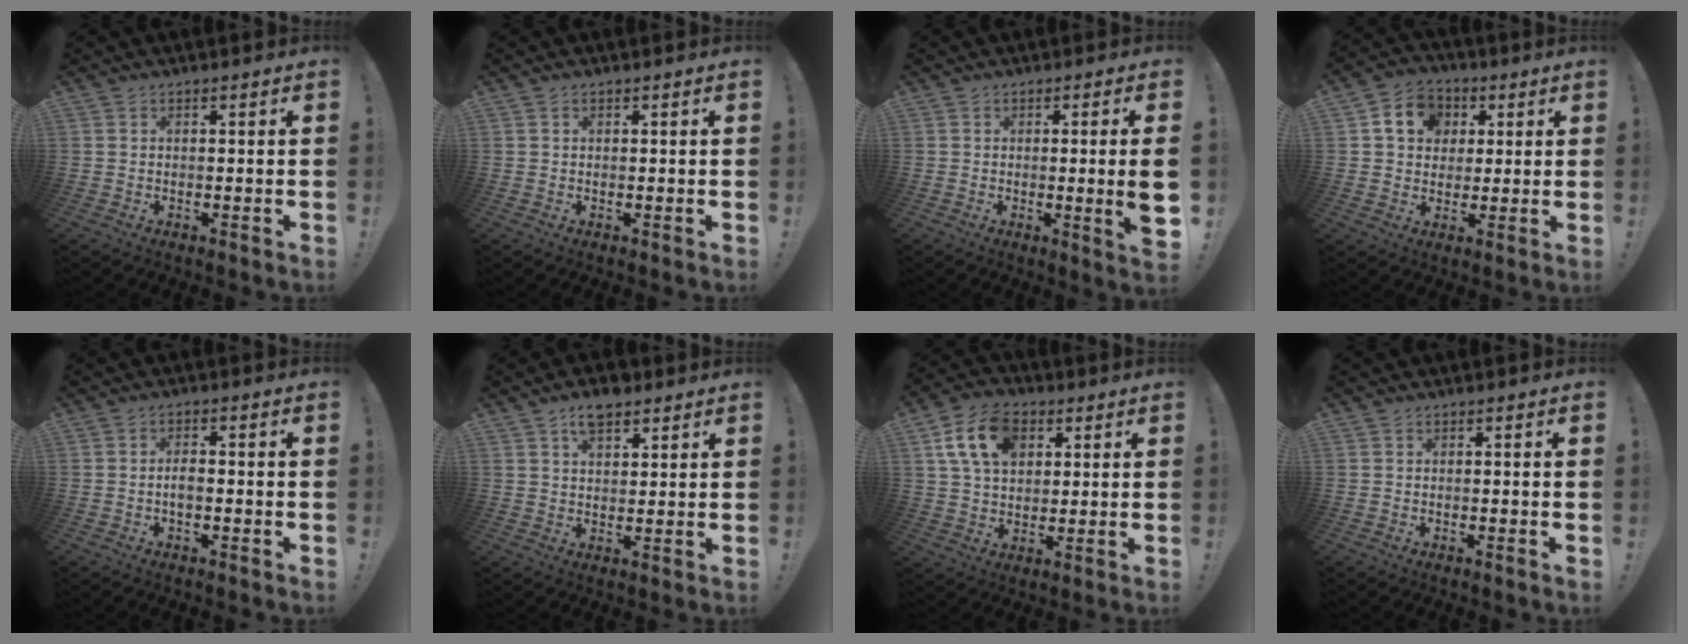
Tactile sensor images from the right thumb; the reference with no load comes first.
{"total": 0.0}
{"total": 6.8, "force": [-0.5, -0.3, 6.8], "torque": [-0.094, -0.011, -0.010]}
{"total": 10.5, "force": [2.9, 9.0, 4.5], "torque": [-0.066, 0.004, 0.060]}
{"total": 2.8, "force": [-0.9, 1.4, 2.3], "torque": [-0.049, 0.001, -0.019]}
{"total": 6.9, "force": [4.5, 3.7, 3.7], "torque": [-0.051, -0.015, 0.081]}
{"total": 14.5, "force": [5.6, 10.0, 8.8], "torque": [-0.148, -0.006, 0.109]}
{"total": 0.9, "force": [-0.2, -0.4, 0.8], "torque": [-0.014, -0.002, -0.004]}